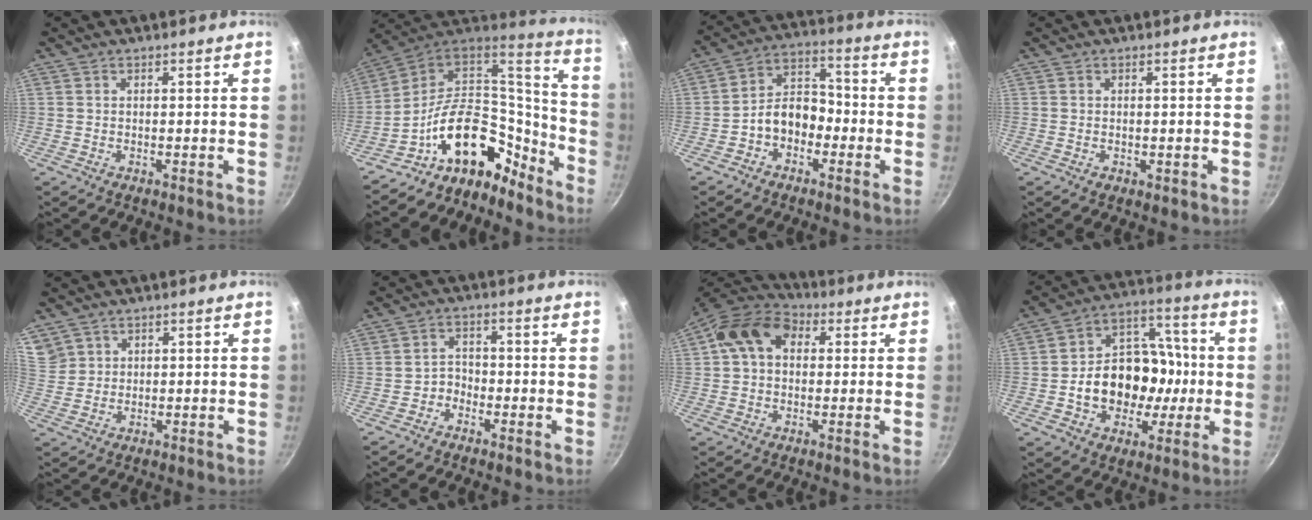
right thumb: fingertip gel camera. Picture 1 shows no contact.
{"total": 20.1, "force": [-10.6, 12.6, 11.4], "torque": [-0.139, 0.105, -0.176]}
{"total": 8.7, "force": [-3.0, 6.2, 5.2], "torque": [-0.048, 0.050, -0.065]}
{"total": 1.3, "force": [-0.2, 0.9, 1.0], "torque": [-0.011, -0.002, -0.002]}
{"total": 6.7, "force": [4.1, 5.1, 1.6], "torque": [-0.011, 0.005, 0.091]}
{"total": 2.9, "force": [-1.7, 2.1, 0.8], "torque": [0.006, 0.023, -0.035]}
{"total": 12.5, "force": [2.5, 9.2, 8.0], "torque": [-0.117, 0.029, 0.022]}
{"total": 18.2, "force": [-2.3, 14.2, 11.2], "torque": [-0.142, 0.046, -0.035]}